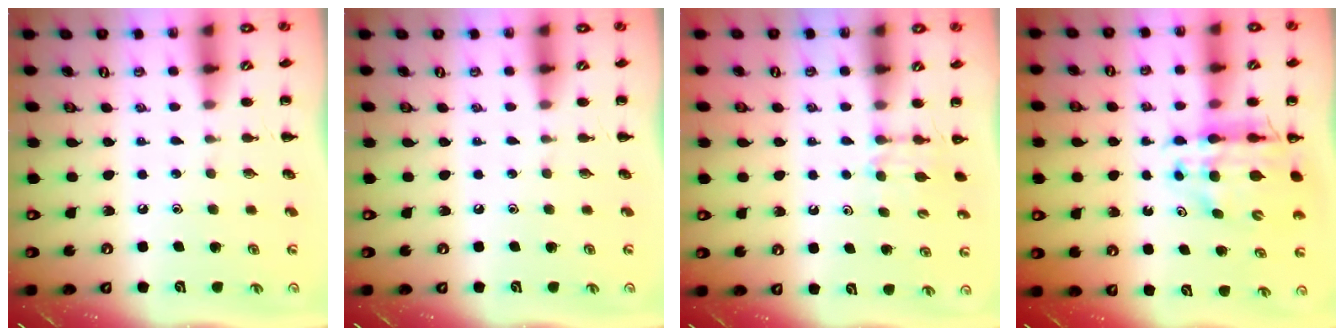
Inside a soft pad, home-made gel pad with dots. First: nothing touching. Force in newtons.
{"total": 0.0}
{"total": 5.0, "press": 4.7, "slide": 1.6}
{"total": 11.1, "press": 10.6, "slide": 3.1}